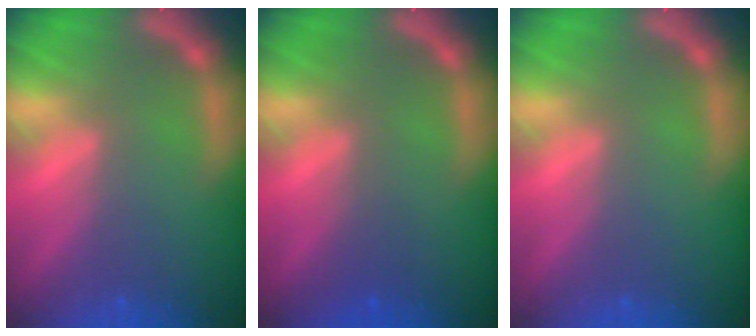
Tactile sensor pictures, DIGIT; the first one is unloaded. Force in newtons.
{"total": 1.0}
{"total": 0.0}